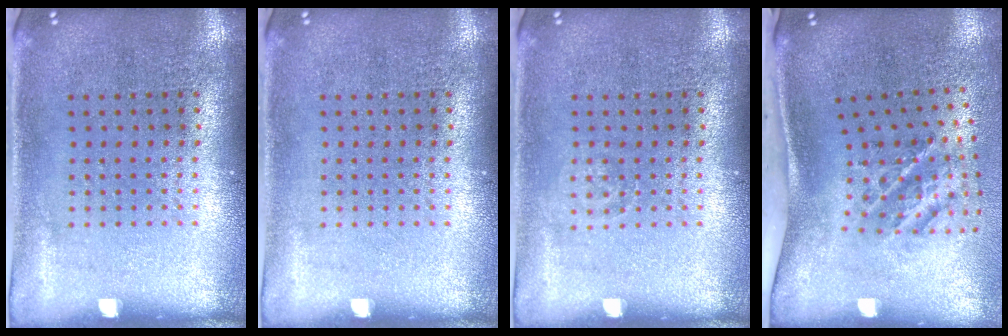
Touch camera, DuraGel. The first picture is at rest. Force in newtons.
{"total": 0.0}
{"total": 0.8, "press": 0.7, "slide": 0.1}
{"total": 2.0, "press": 1.2, "slide": 1.5}